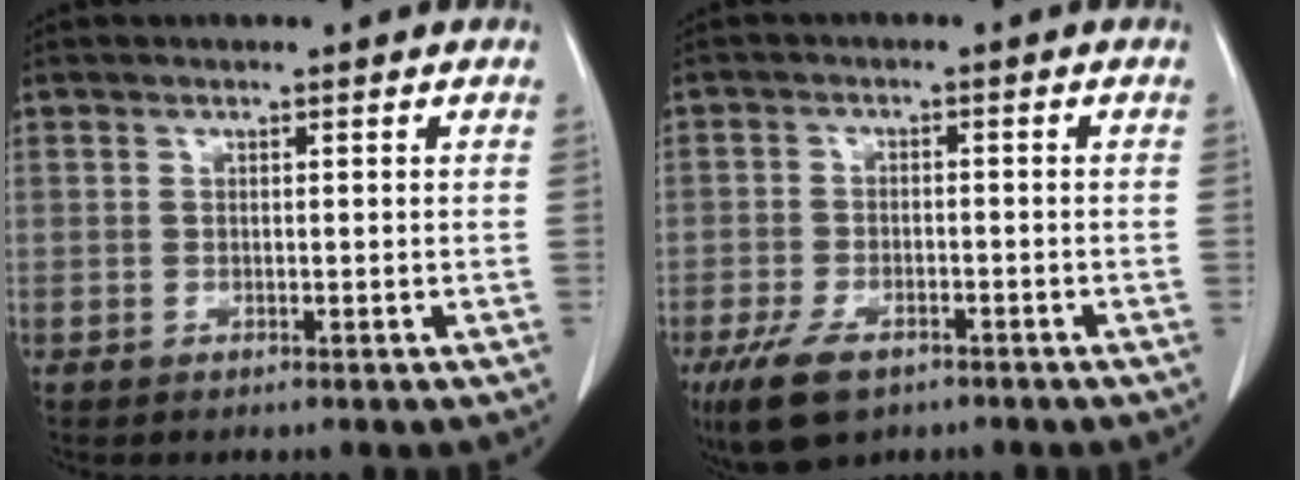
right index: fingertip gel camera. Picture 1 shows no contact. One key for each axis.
{"total": 7.4, "fx": -4.7, "fy": 3.7, "fz": 4.3, "tx": -0.084, "ty": -0.007, "tz": -0.076}